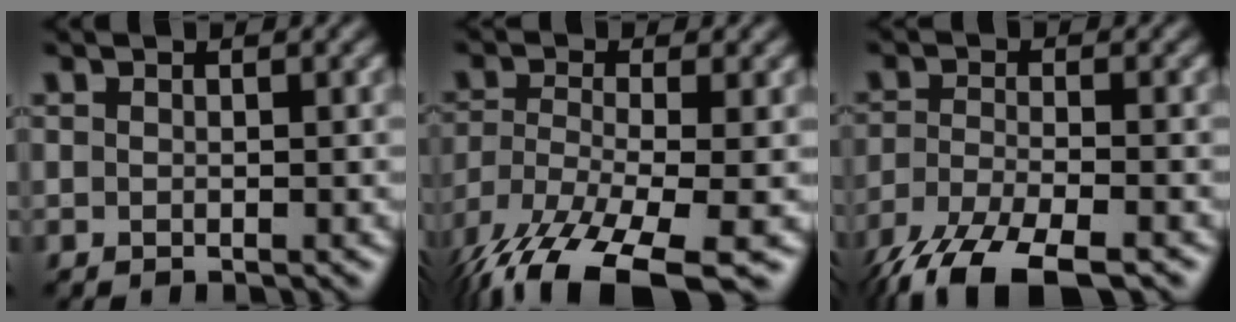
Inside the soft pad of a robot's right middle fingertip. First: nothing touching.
{"total": 10.8, "force": [-7.9, 2.7, 6.9], "torque": [-0.141, -0.020, -0.145]}
{"total": 9.3, "force": [-7.0, 2.7, 5.6], "torque": [-0.122, -0.033, -0.126]}